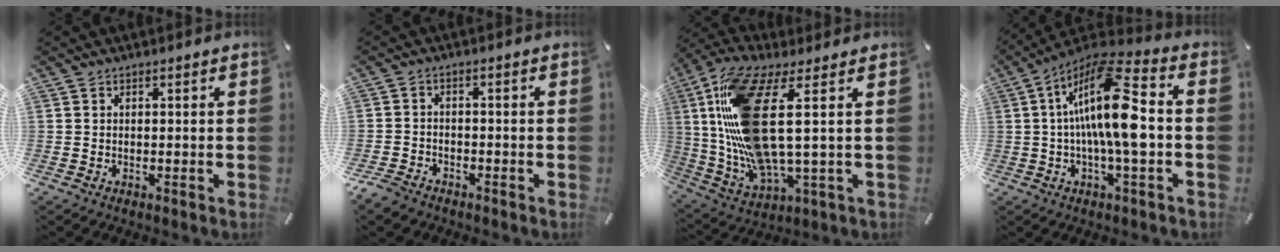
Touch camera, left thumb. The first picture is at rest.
{"total": 3.5, "force": [-2.9, 1.8, 0.6], "torque": [-0.027, 0.013, -0.063]}
{"total": 19.0, "force": [4.1, 5.6, 17.6], "torque": [-0.388, -0.028, 0.059]}
{"total": 18.3, "force": [0.4, 5.3, 17.5], "torque": [-0.335, -0.001, 0.002]}